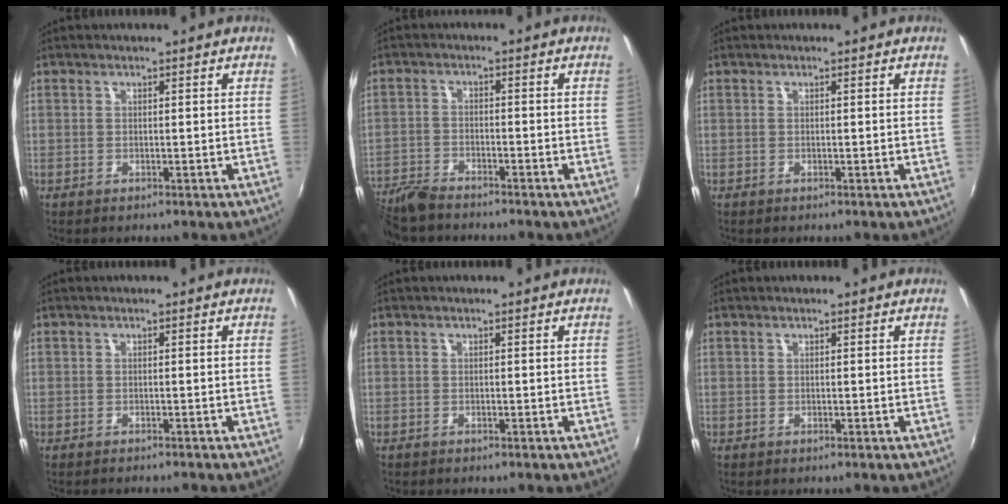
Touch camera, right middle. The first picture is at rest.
{"total": 8.3, "force": [-7.4, 2.3, 3.0], "torque": [-0.085, -0.017, -0.144]}
{"total": 0.0}
{"total": 2.5, "force": [-2.3, 0.2, 0.9], "torque": [-0.024, -0.010, -0.034]}
{"total": 0.5, "force": [-0.5, 0.2, 0.0], "torque": [-0.002, -0.002, -0.010]}
{"total": 0.0}